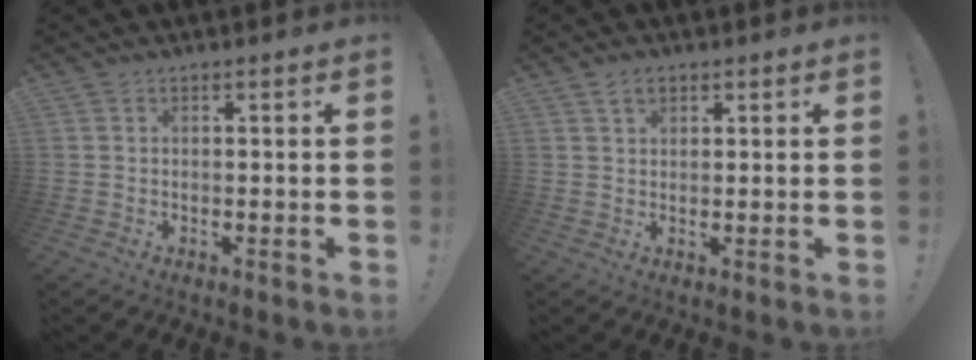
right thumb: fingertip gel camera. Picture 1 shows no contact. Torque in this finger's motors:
{"motor_torque": [0.00, 0.00, -0.11, 0.14, 0.00]}